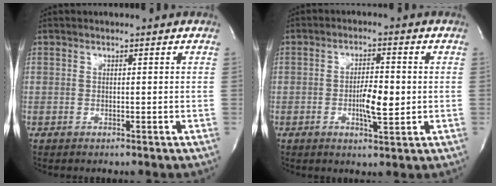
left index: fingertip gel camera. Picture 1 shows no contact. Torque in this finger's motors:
{"motor_torque": [0.69, 0.12, 0.12, 0.06]}